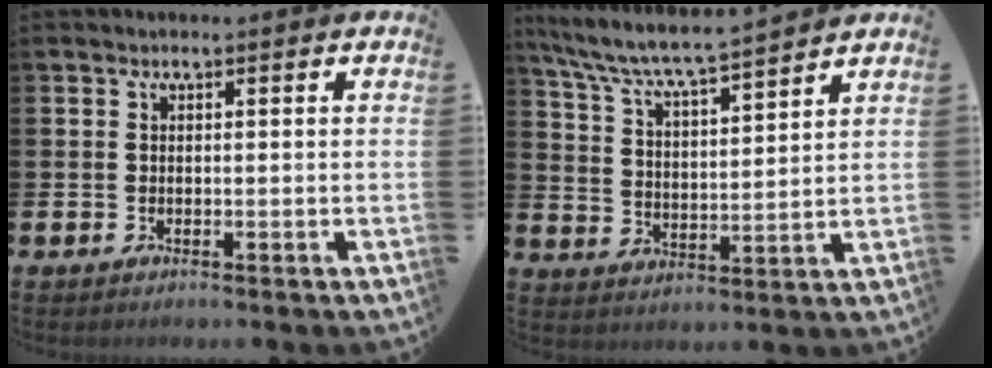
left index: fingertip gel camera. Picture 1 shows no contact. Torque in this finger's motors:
{"motor_torque": [0.93, -1.21, 0.42, 0.21]}